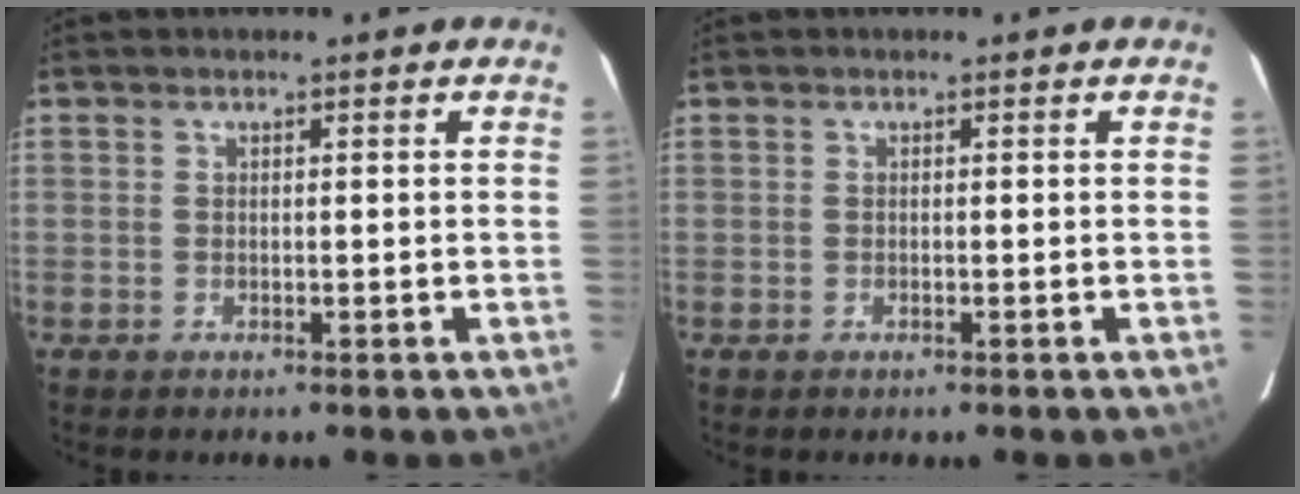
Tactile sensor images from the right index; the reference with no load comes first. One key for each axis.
{"total": 0.0}